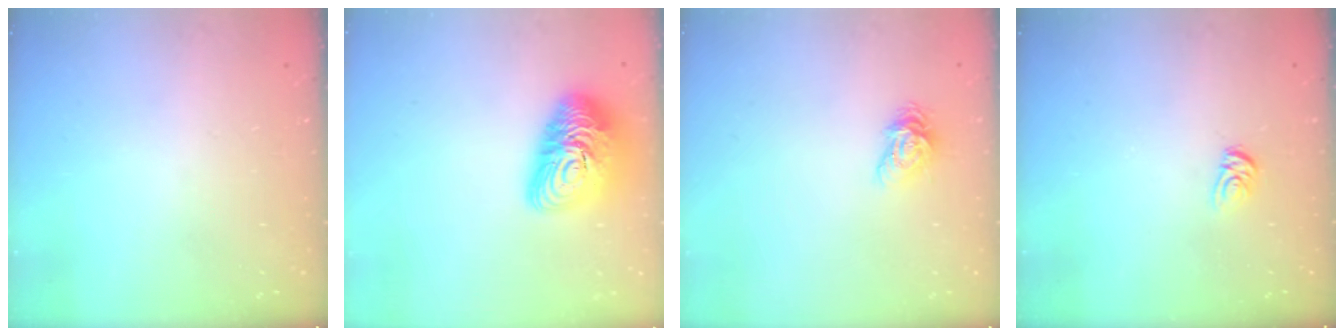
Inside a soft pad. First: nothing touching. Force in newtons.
{"total": 16.0, "press": 16.0, "slide": 1.2}
{"total": 5.9, "press": 5.9, "slide": 0.3}
{"total": 4.2, "press": 4.2, "slide": 0.3}